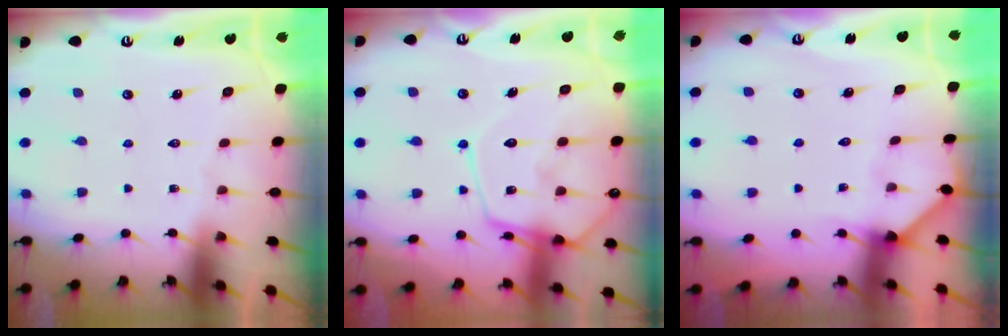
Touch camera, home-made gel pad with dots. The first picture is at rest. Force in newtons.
{"total": 14.6, "press": 14.6, "slide": 1.3}
{"total": 2.7, "press": 2.7, "slide": 0.2}